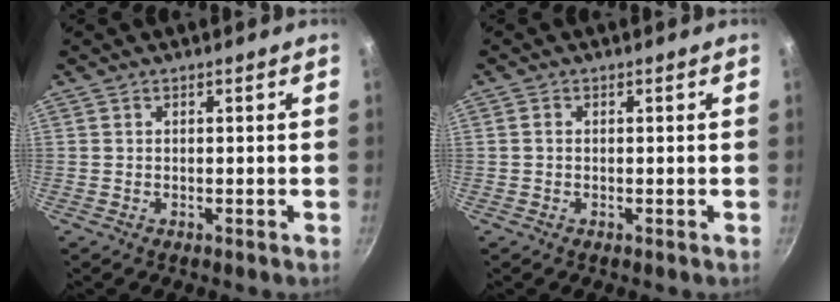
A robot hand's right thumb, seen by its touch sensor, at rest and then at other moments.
{"total": 0.8, "force": [0.0, 0.7, 0.5], "torque": [-0.008, 0.005, -0.001]}